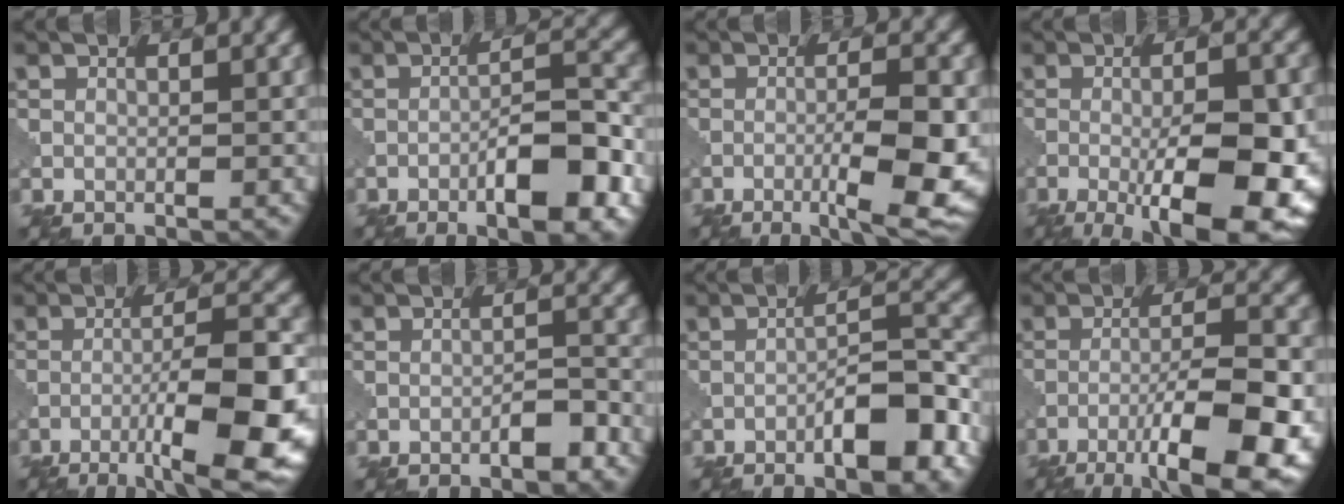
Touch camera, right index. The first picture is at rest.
{"total": 6.9, "force": [-3.1, 1.6, 5.9], "torque": [-0.090, 0.012, -0.048]}
{"total": 7.0, "force": [-2.4, 1.2, 6.5], "torque": [-0.105, -0.001, -0.036]}
{"total": 12.0, "force": [-3.7, 3.4, 10.9], "torque": [-0.150, -0.003, -0.053]}
{"total": 10.7, "force": [-4.5, 2.1, 9.5], "torque": [-0.143, 0.000, -0.069]}
{"total": 2.1, "force": [-1.4, 0.5, 1.5], "torque": [-0.018, 0.007, -0.023]}
{"total": 6.2, "force": [-3.3, 1.6, 5.0], "torque": [-0.071, 0.016, -0.052]}
{"total": 11.6, "force": [-5.9, 2.7, 9.5], "torque": [-0.152, -0.003, -0.088]}